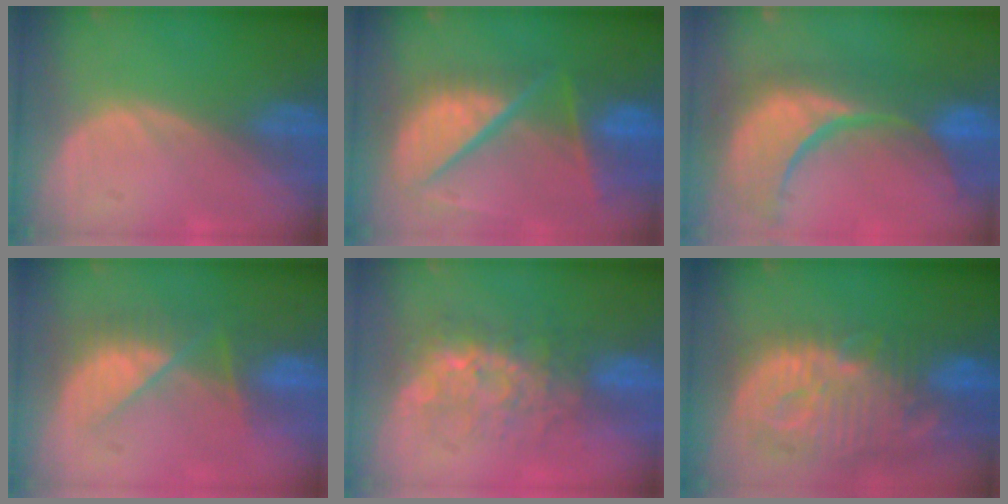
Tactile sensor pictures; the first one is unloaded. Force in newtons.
{"total": 11.5, "press": 9.6, "slide": 6.4}
{"total": 14.0, "press": 12.0, "slide": 7.3}
{"total": 8.0, "press": 7.1, "slide": 3.6}
{"total": 8.1, "press": 7.5, "slide": 3.1}
{"total": 13.8, "press": 12.0, "slide": 6.7}